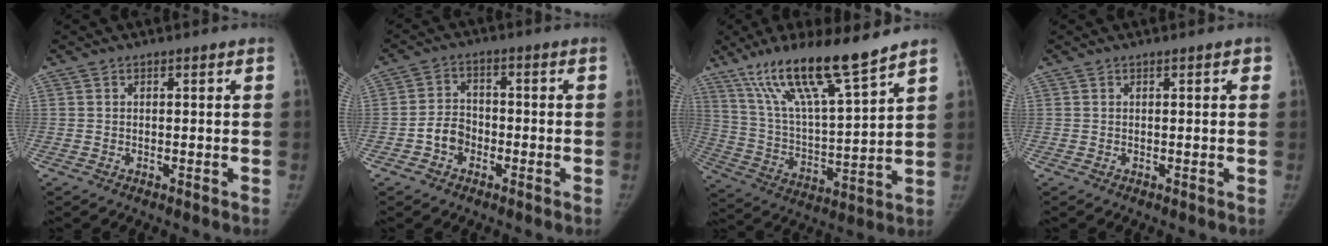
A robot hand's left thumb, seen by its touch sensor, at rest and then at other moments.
{"total": 5.1, "force": [-2.0, 4.1, 2.4], "torque": [-0.024, 0.023, -0.043]}
{"total": 18.2, "force": [13.1, 2.5, 12.5], "torque": [-0.206, -0.063, 0.243]}
{"total": 0.8, "force": [0.4, 0.4, 0.6], "torque": [-0.002, 0.003, -0.001]}